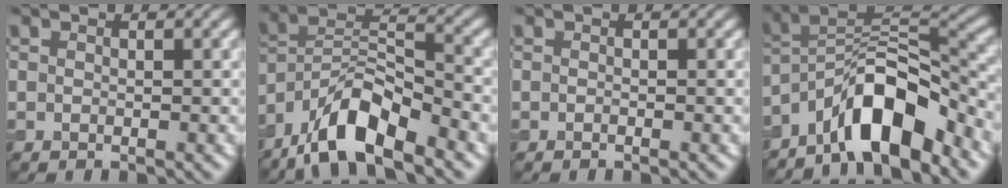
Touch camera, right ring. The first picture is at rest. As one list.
[{"total": 9.4, "force": [-6.7, 2.9, 5.9], "torque": [-0.095, 0.010, -0.132]}, {"total": 0.0}, {"total": 8.9, "force": [-5.8, 2.9, 6.1], "torque": [-0.090, 0.016, -0.111]}]